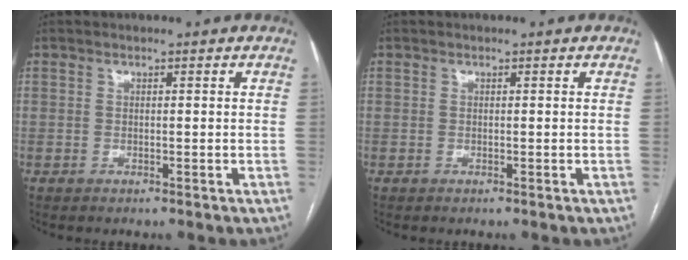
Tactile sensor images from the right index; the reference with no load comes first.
{"total": 0.0}